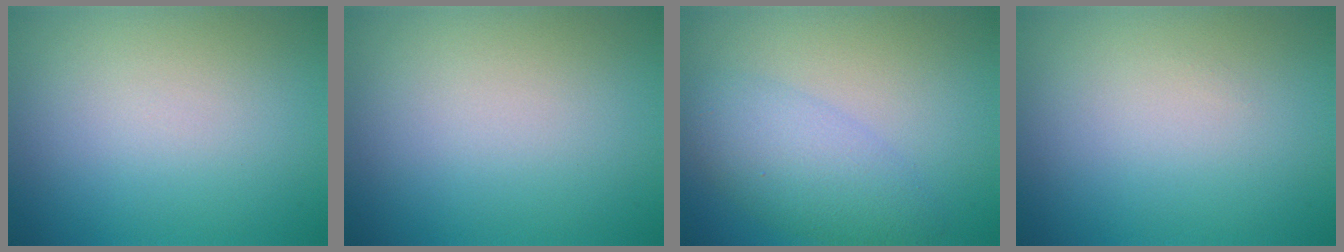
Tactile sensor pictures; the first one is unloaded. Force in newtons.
{"total": 0.0}
{"total": 4.5, "press": 4.5, "slide": 0.1}
{"total": 0.0}